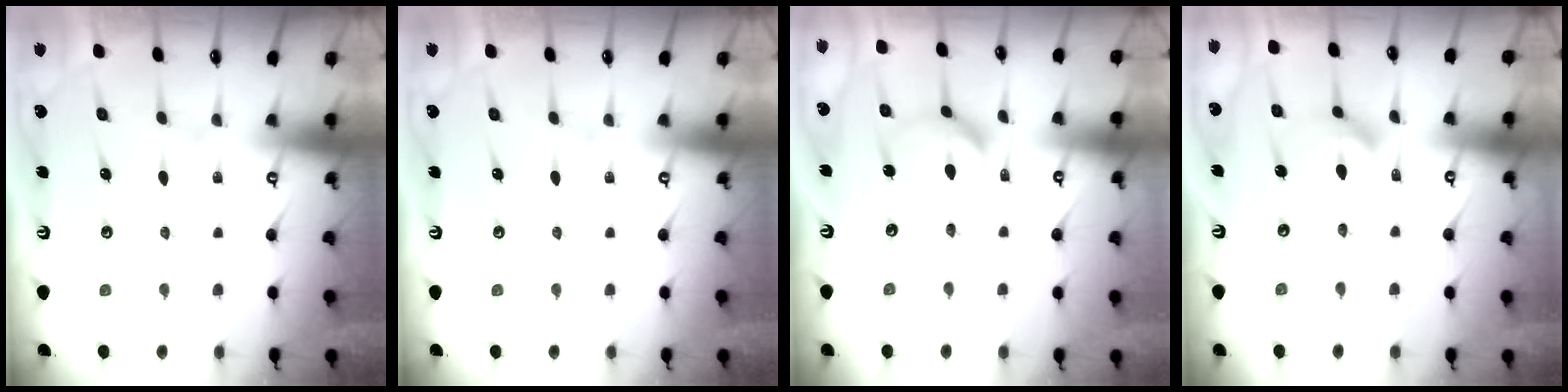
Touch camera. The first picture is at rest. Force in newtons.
{"total": 0.0}
{"total": 11.8, "press": 11.7, "slide": 1.1}
{"total": 9.0, "press": 8.9, "slide": 0.8}